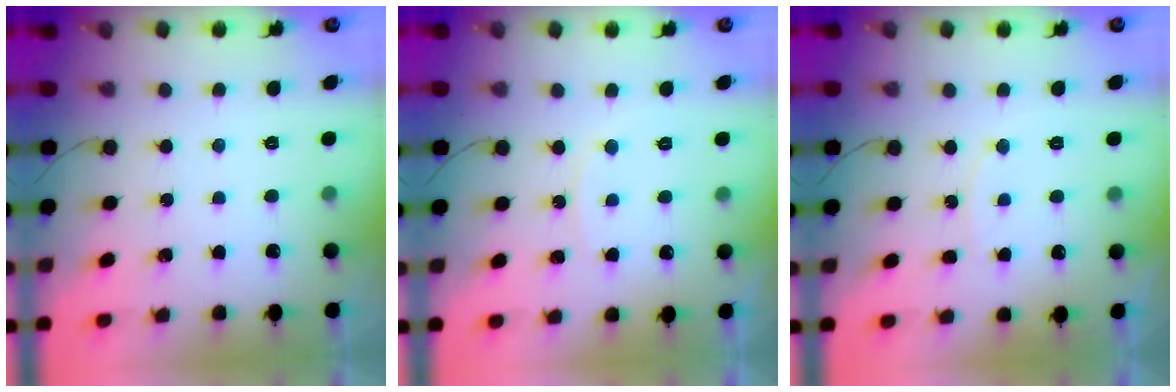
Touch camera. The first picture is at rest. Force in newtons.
{"total": 4.4, "press": 4.4, "slide": 0.1}
{"total": 5.5, "press": 5.5, "slide": 0.7}